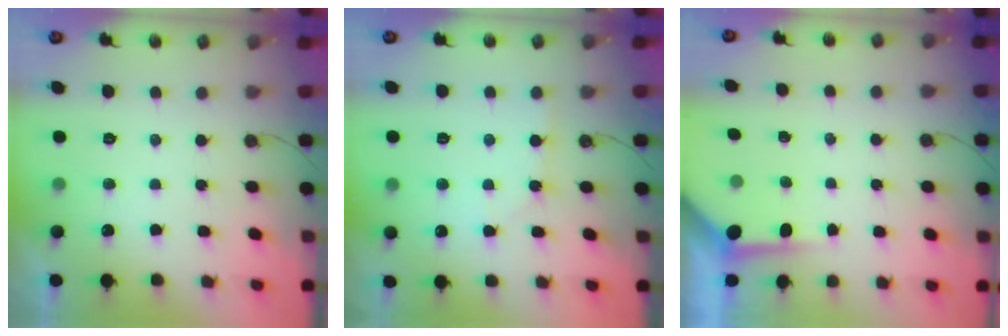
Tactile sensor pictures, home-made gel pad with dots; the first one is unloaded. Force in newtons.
{"total": 5.6, "press": 5.6, "slide": 0.7}
{"total": 3.9, "press": 3.9, "slide": 0.3}